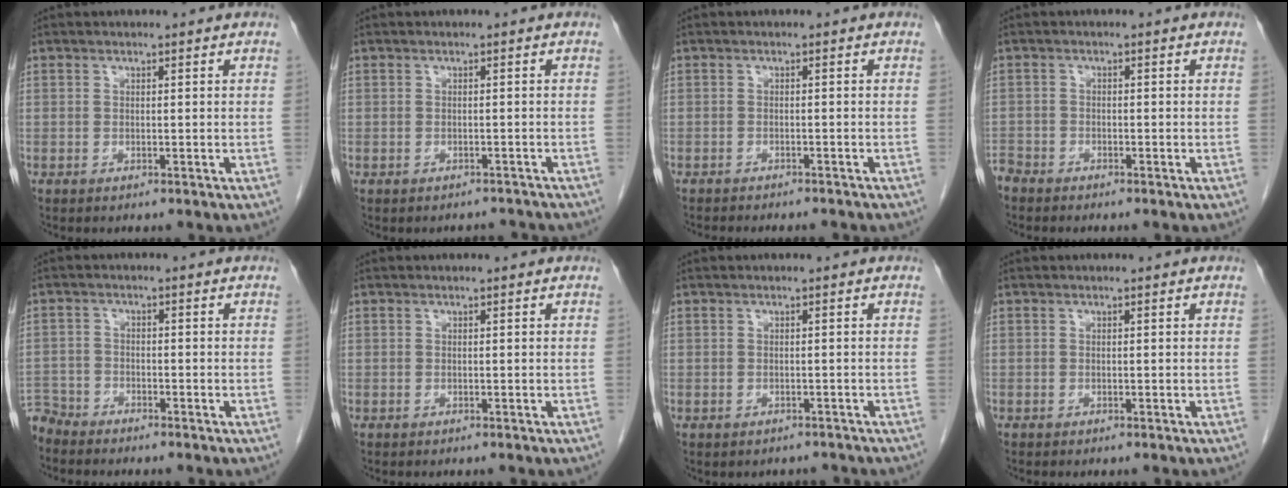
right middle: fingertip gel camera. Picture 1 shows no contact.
{"total": 2.3, "force": [-2.1, 1.0, -0.3], "torque": [0.007, 0.005, -0.028]}
{"total": 8.0, "force": [-7.2, 1.8, 2.9], "torque": [-0.035, -0.006, -0.089]}
{"total": 2.6, "force": [-2.5, 0.9, 0.1], "torque": [-0.005, -0.004, -0.048]}
{"total": 4.3, "force": [-4.2, 0.9, -0.3], "torque": [0.010, -0.010, -0.083]}
{"total": 0.0}
{"total": 2.2, "force": [-1.9, 1.1, 0.2], "torque": [-0.003, 0.002, -0.024]}
{"total": 0.0}